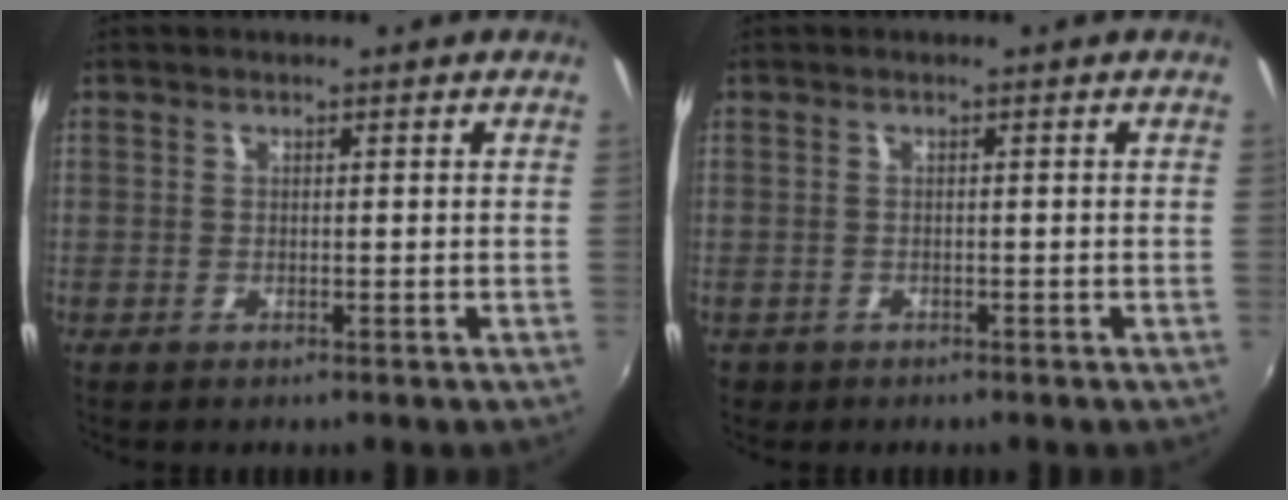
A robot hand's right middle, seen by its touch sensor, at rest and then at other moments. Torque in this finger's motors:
{"motor_torque": [0.36, -0.33, 0.00, 0.00]}